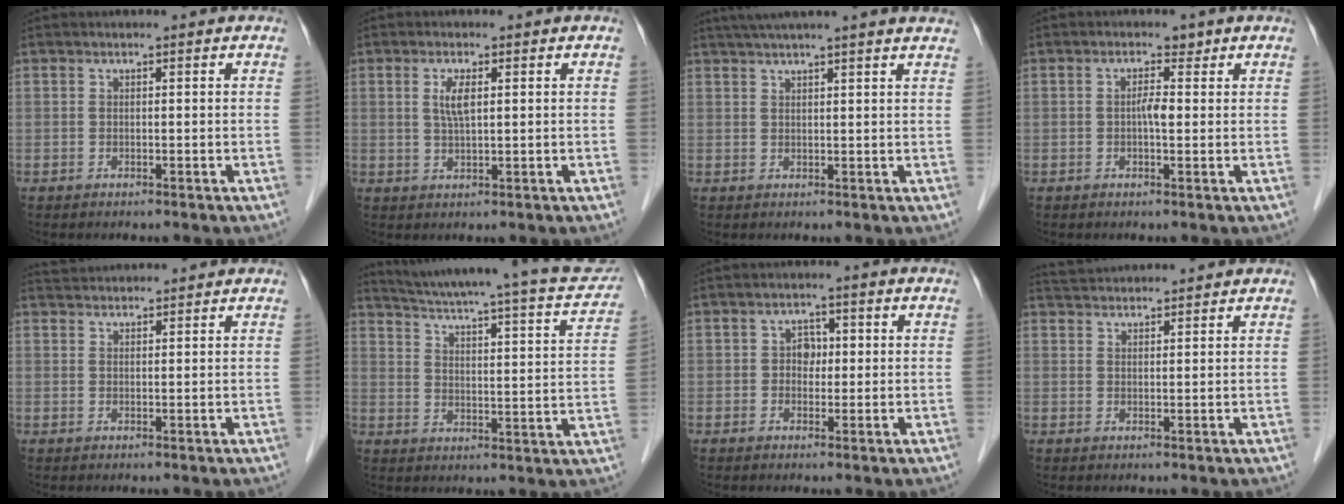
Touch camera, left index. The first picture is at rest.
{"total": 3.0, "force": [0.9, 0.6, 2.9], "torque": [-0.063, -0.001, 0.018]}
{"total": 12.9, "force": [11.1, -0.4, 6.6], "torque": [-0.110, 0.036, 0.138]}
{"total": 1.9, "force": [0.3, 0.8, 1.7], "torque": [-0.035, 0.007, 0.004]}
{"total": 4.3, "force": [4.2, 0.1, 0.5], "torque": [-0.013, 0.036, 0.073]}
{"total": 21.9, "force": [19.3, 2.5, 10.0], "torque": [-0.151, -0.030, 0.239]}
{"total": 2.6, "force": [0.2, 2.0, 1.7], "torque": [-0.025, 0.008, 0.002]}
{"total": 5.9, "force": [5.8, 0.1, 1.1], "torque": [-0.026, 0.038, 0.095]}